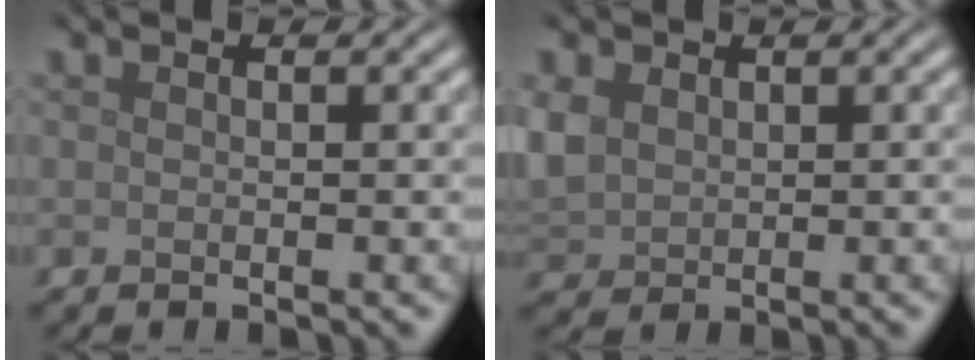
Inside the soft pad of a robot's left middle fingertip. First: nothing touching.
{"total": 3.3, "force": [0.9, 2.7, 1.7], "torque": [-0.058, 0.000, 0.021]}